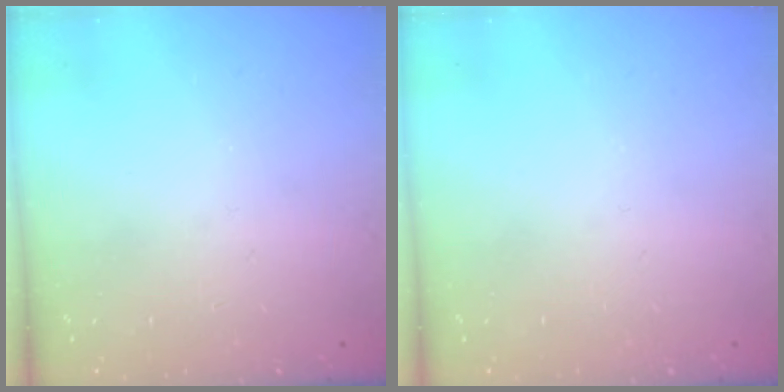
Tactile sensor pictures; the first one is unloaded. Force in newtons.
{"total": 0.0}